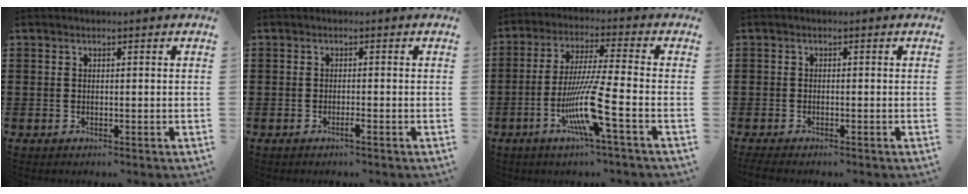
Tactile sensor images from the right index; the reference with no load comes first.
{"total": 1.2, "force": [-0.8, 0.1, 0.8], "torque": [-0.016, -0.003, -0.014]}
{"total": 10.7, "force": [-4.1, 0.3, 9.8], "torque": [-0.203, -0.016, -0.084]}
{"total": 1.1, "force": [-1.0, 0.2, 0.1], "torque": [-0.006, -0.002, -0.020]}